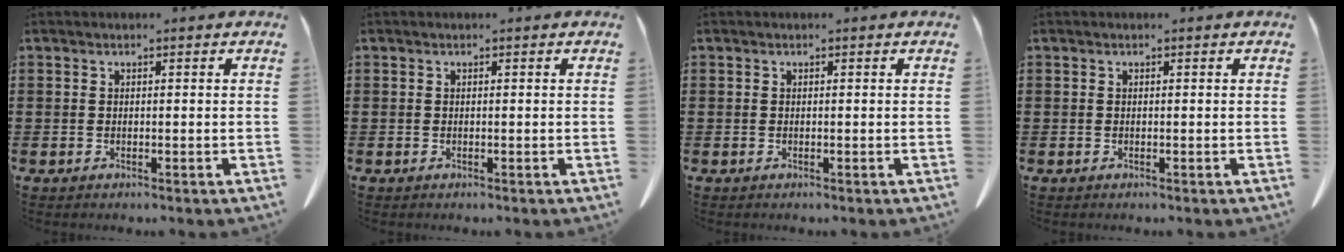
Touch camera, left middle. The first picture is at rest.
{"total": 0.0}
{"total": 0.0}
{"total": 0.0}